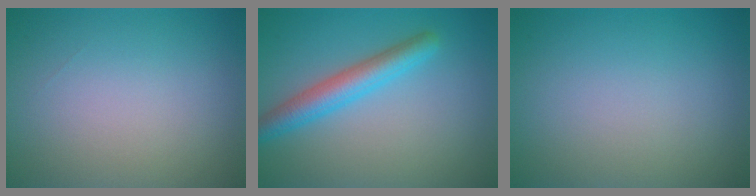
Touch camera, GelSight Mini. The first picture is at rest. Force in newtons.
{"total": 3.8, "press": 3.8, "slide": 0.1}
{"total": 0.0}